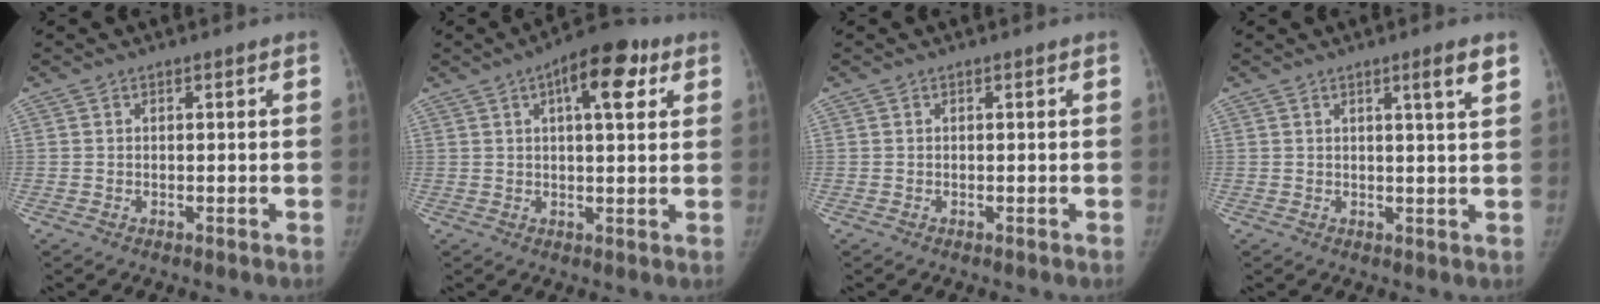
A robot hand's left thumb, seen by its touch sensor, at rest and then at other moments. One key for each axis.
{"total": 10.8, "fx": 4.6, "fy": 4.3, "fz": 8.8, "tx": -0.106, "ty": 0.003, "tz": 0.060}
{"total": 0.0}
{"total": 3.8, "fx": 2.2, "fy": -0.1, "fz": 3.2, "tx": -0.046, "ty": -0.017, "tz": 0.032}